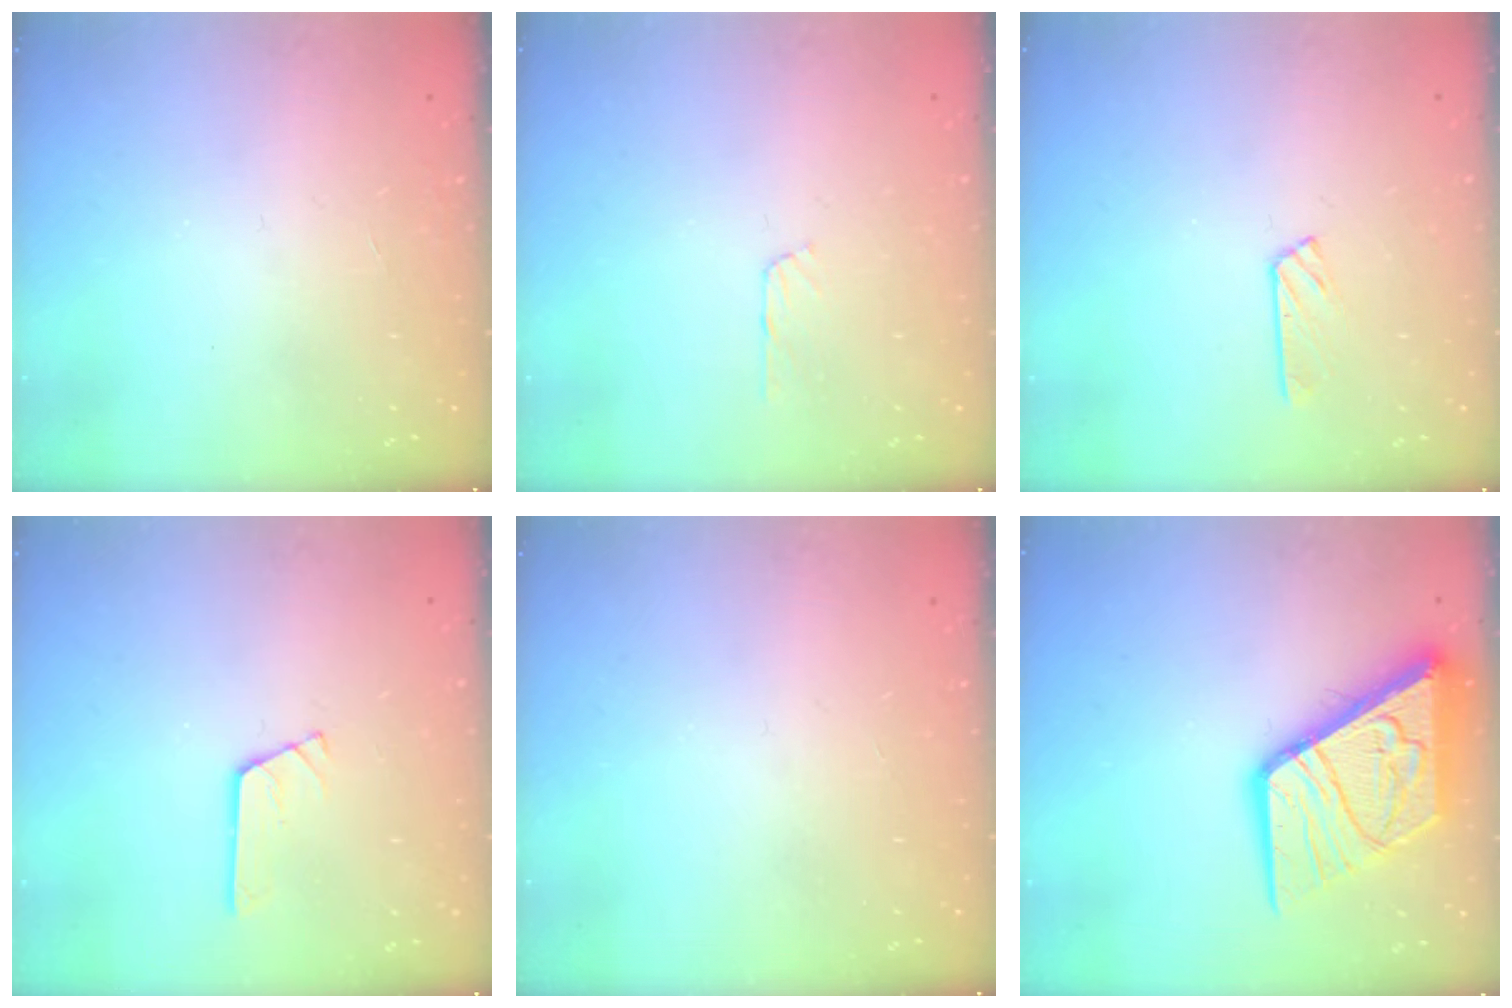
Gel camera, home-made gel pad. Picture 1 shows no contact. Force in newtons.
{"total": 3.3, "press": 3.3, "slide": 0.3}
{"total": 2.9, "press": 2.9, "slide": 0.3}
{"total": 2.9, "press": 2.9, "slide": 0.2}
{"total": 0.0}
{"total": 17.9, "press": 17.8, "slide": 1.8}